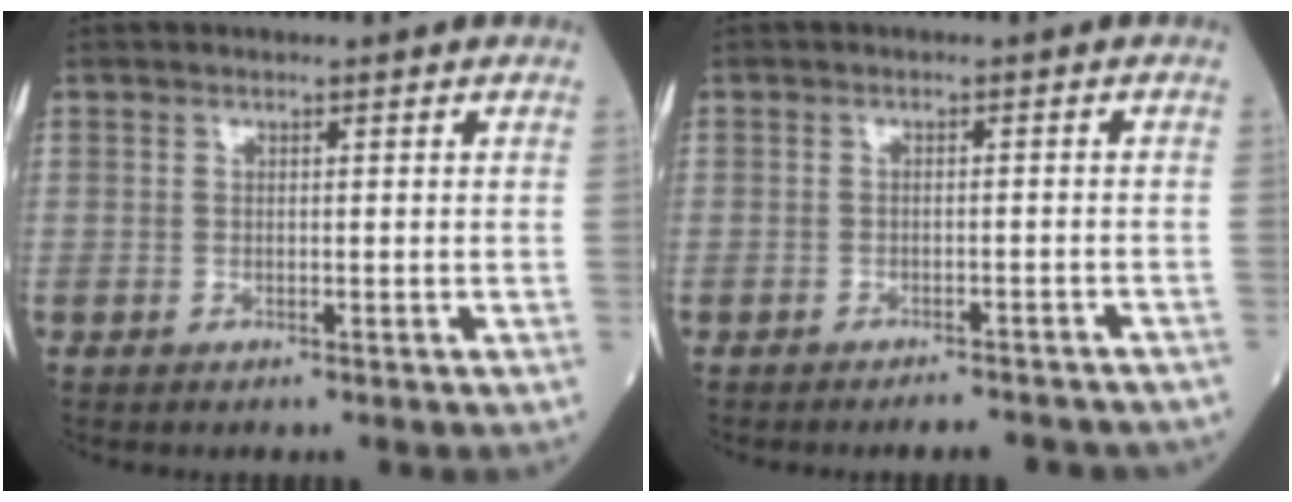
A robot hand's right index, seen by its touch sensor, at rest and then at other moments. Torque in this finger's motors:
{"motor_torque": [-0.67, -0.63, -0.14, -0.08]}